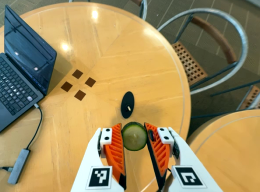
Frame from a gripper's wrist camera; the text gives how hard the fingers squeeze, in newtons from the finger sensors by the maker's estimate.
{"total": 9.1, "left": 9.0, "right": 9.3}